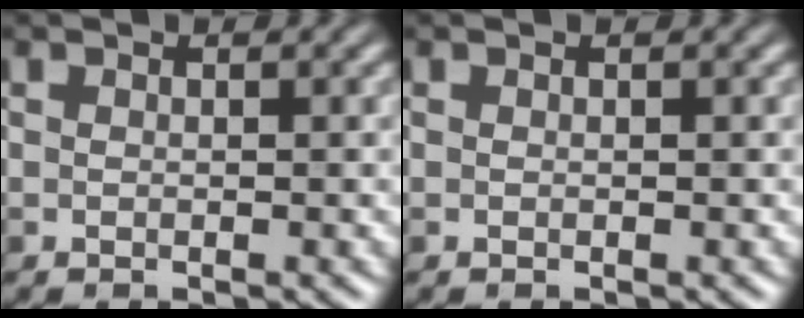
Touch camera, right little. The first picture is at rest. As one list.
[{"total": 0.0}]